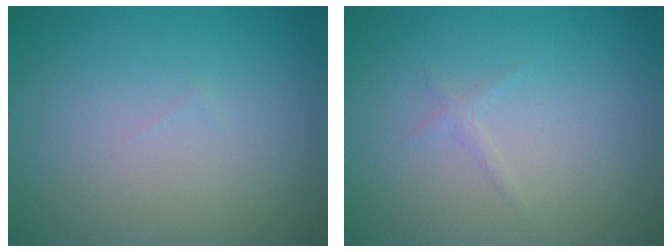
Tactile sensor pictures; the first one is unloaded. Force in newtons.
{"total": 0.6, "press": 0.6, "slide": 0.1}